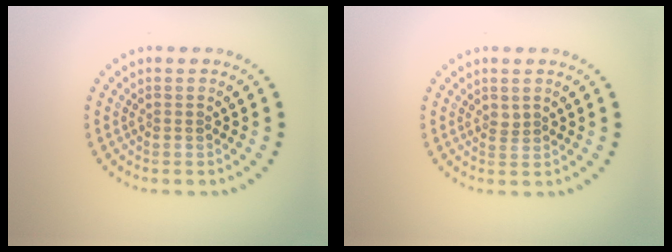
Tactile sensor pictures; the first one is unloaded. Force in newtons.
{"total": 0.9, "press": 0.6, "slide": 0.7}